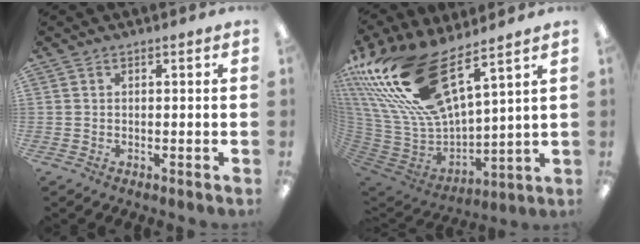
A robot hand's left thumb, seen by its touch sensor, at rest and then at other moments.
{"total": 26.8, "force": [17.8, 10.4, 17.1], "torque": [-0.330, -0.112, 0.322]}